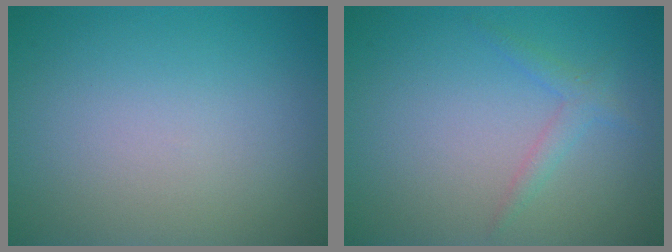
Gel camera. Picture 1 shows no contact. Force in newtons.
{"total": 1.4, "press": 1.4, "slide": 0.1}